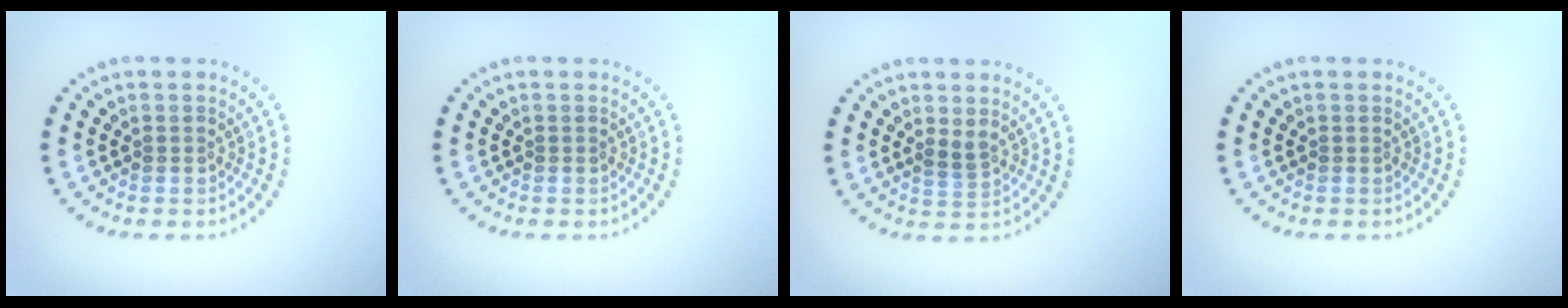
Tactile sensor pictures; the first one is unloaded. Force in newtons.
{"total": 0.0}
{"total": 1.1, "press": 0.9, "slide": 0.6}
{"total": 0.0}